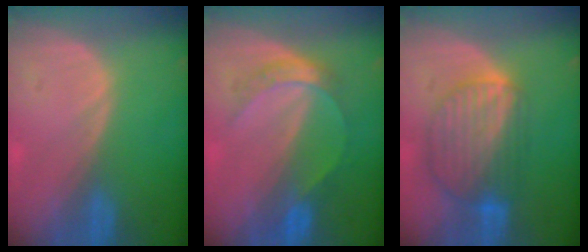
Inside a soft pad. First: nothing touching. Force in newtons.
{"total": 4.8, "press": 4.7, "slide": 0.5}
{"total": 8.8, "press": 7.8, "slide": 4.2}